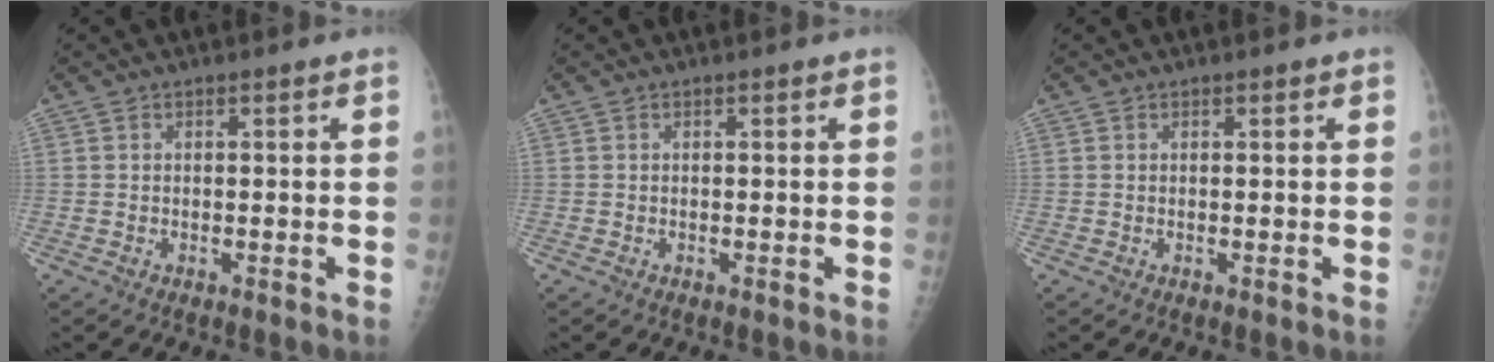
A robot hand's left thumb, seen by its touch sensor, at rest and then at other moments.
{"total": 0.0}
{"total": 0.0}